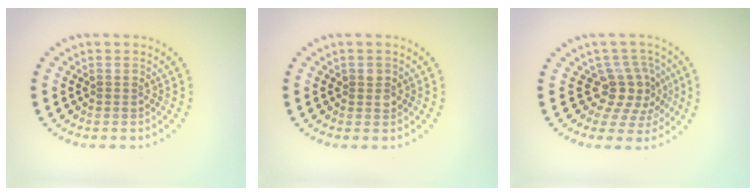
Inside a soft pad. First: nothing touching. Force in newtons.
{"total": 1.2, "press": 1.1, "slide": 0.5}
{"total": 3.6, "press": 2.9, "slide": 2.1}